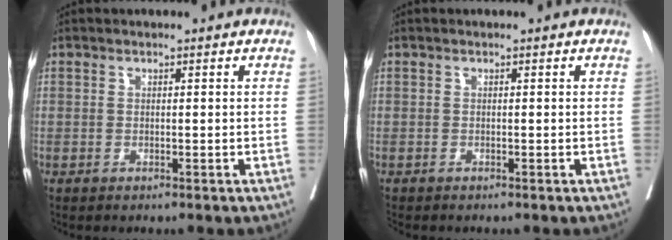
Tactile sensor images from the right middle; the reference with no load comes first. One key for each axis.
{"total": 0.6, "fx": -0.6, "fy": 0.1, "fz": 0.0, "tx": -0.010, "ty": -0.003, "tz": -0.016}